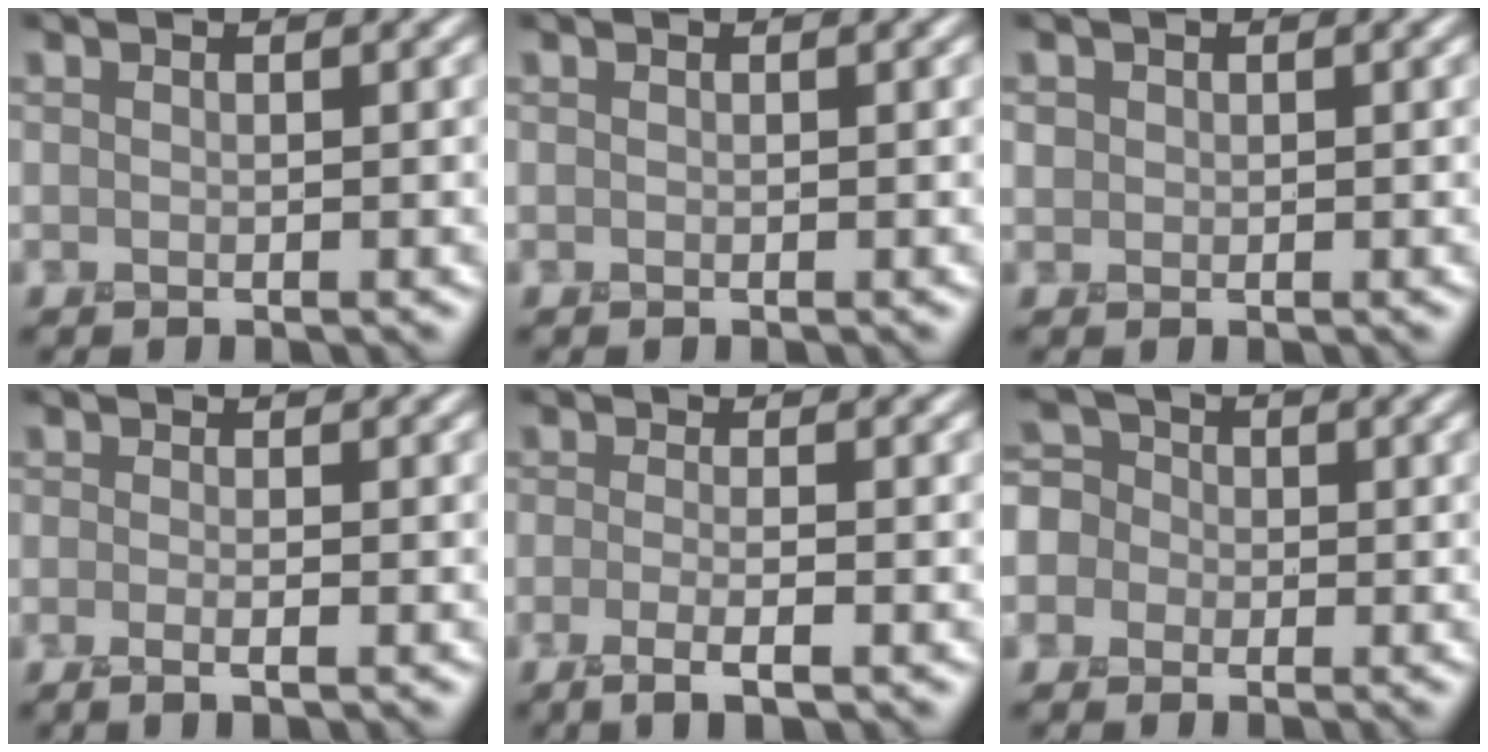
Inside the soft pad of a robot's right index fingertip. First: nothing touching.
{"total": 0.0}
{"total": 0.8, "force": [0.1, 0.7, -0.2], "torque": [0.002, 0.004, 0.003]}
{"total": 1.4, "force": [-0.4, 0.5, 1.2], "torque": [-0.008, -0.002, -0.014]}
{"total": 2.3, "force": [-1.1, 0.5, 2.0], "torque": [-0.037, -0.001, -0.027]}
{"total": 3.3, "force": [-1.0, 3.1, 0.4], "torque": [0.000, 0.019, -0.030]}